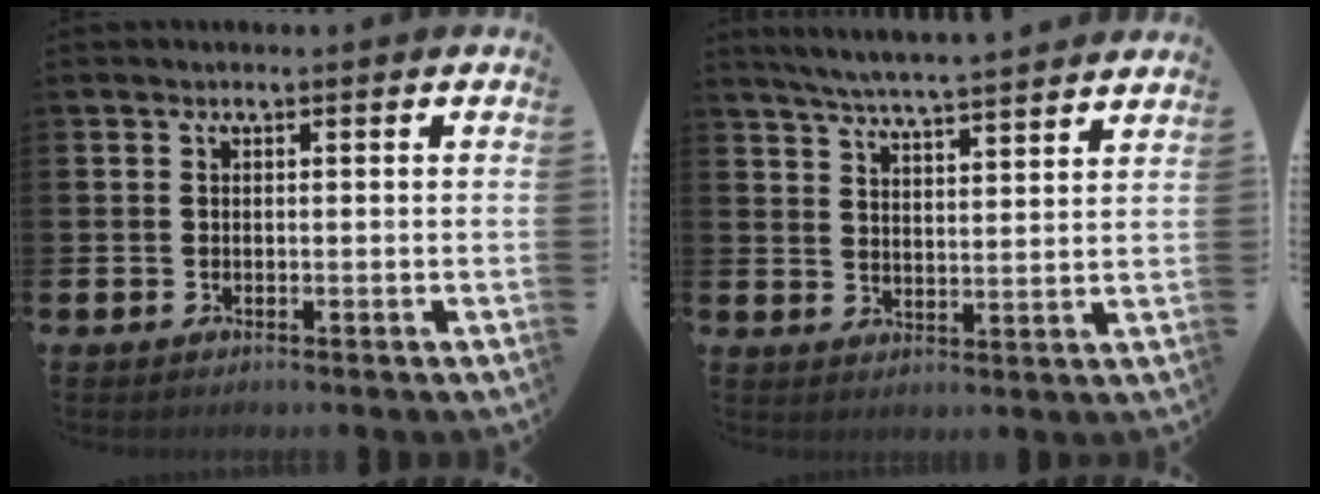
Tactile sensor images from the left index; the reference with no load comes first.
{"total": 5.9, "force": [5.8, -0.5, 1.2], "torque": [-0.043, -0.039, 0.102]}